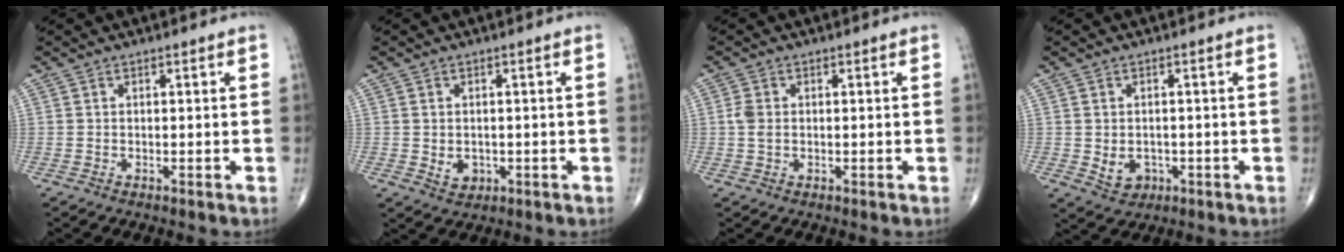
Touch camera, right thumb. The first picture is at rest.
{"total": 3.1, "force": [-0.4, 2.5, 1.9], "torque": [-0.021, -0.002, 0.003]}
{"total": 2.1, "force": [0.1, 1.4, 1.6], "torque": [-0.038, 0.001, 0.003]}
{"total": 4.4, "force": [-0.9, 3.5, 2.5], "torque": [-0.027, 0.002, -0.002]}